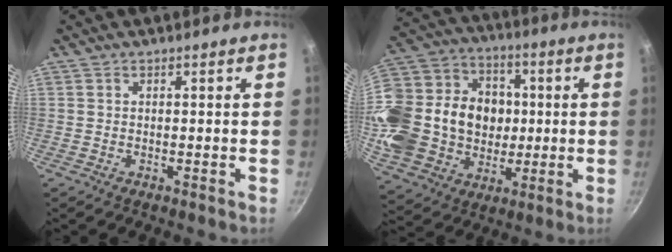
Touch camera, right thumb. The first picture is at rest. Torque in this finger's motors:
{"motor_torque": [2.40, 2.39, 0.21, -0.17, 0.18]}